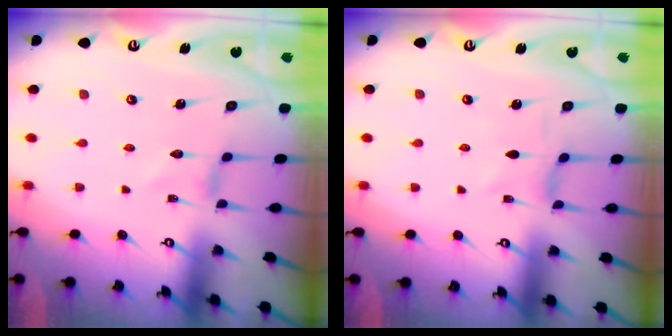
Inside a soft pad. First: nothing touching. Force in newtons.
{"total": 1.4, "press": 1.4, "slide": 0.2}